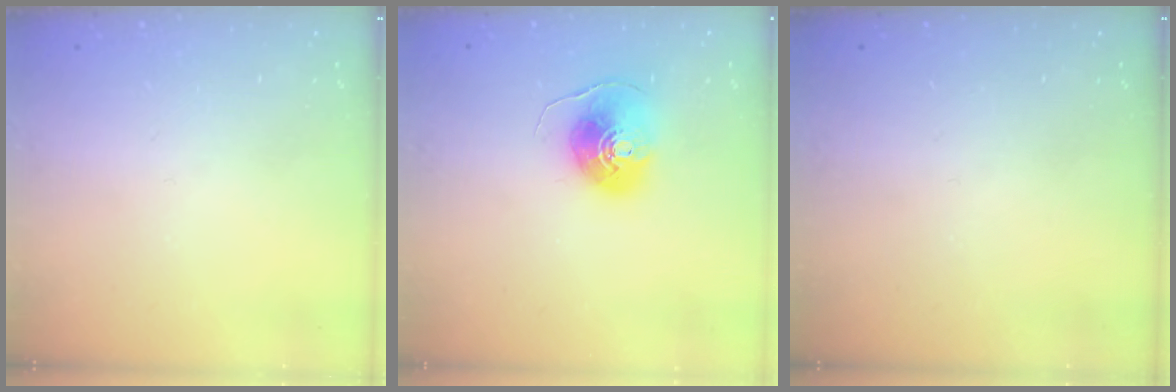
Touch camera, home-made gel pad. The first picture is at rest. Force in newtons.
{"total": 8.3, "press": 8.3, "slide": 0.6}
{"total": 0.0}